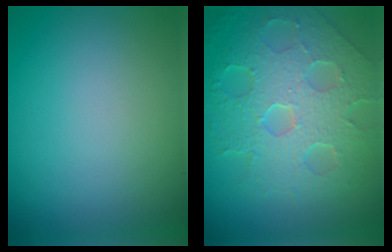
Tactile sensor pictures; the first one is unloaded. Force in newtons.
{"total": 7.9, "press": 5.5, "slide": 5.7}